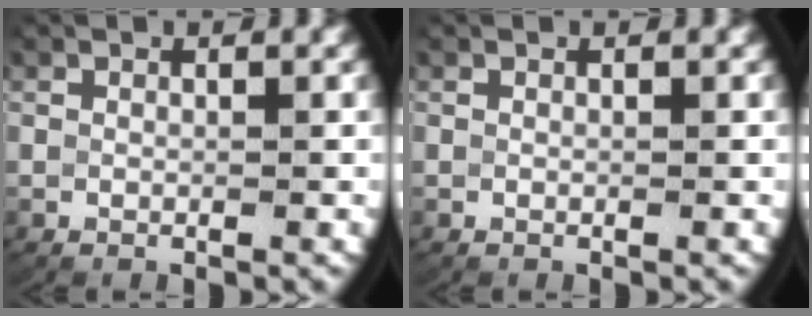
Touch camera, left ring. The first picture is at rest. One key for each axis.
{"total": 0.0}